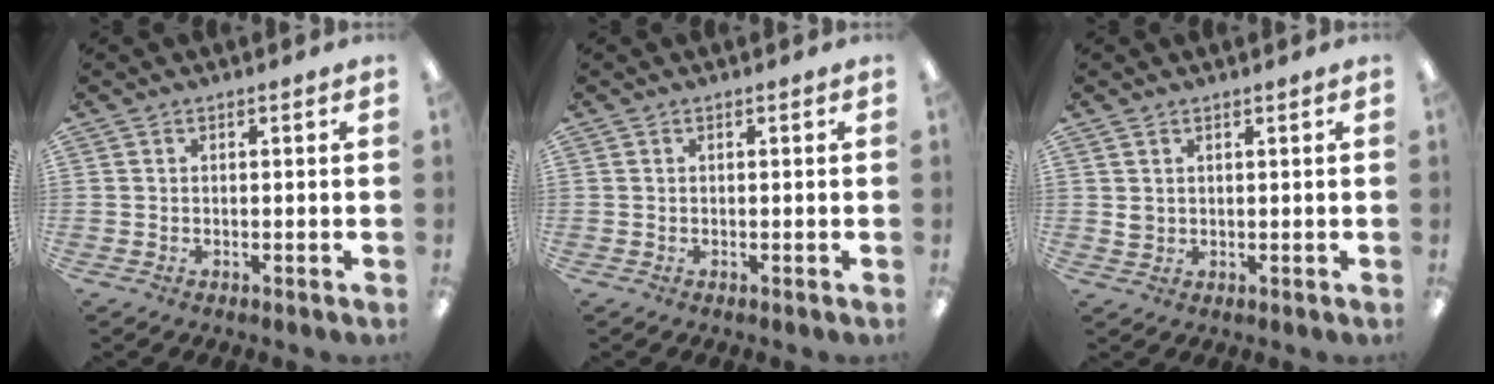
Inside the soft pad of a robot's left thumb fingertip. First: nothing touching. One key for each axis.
{"total": 0.0}
{"total": 1.8, "fx": 0.9, "fy": 1.4, "fz": 0.5, "tx": -0.013, "ty": 0.001, "tz": 0.017}